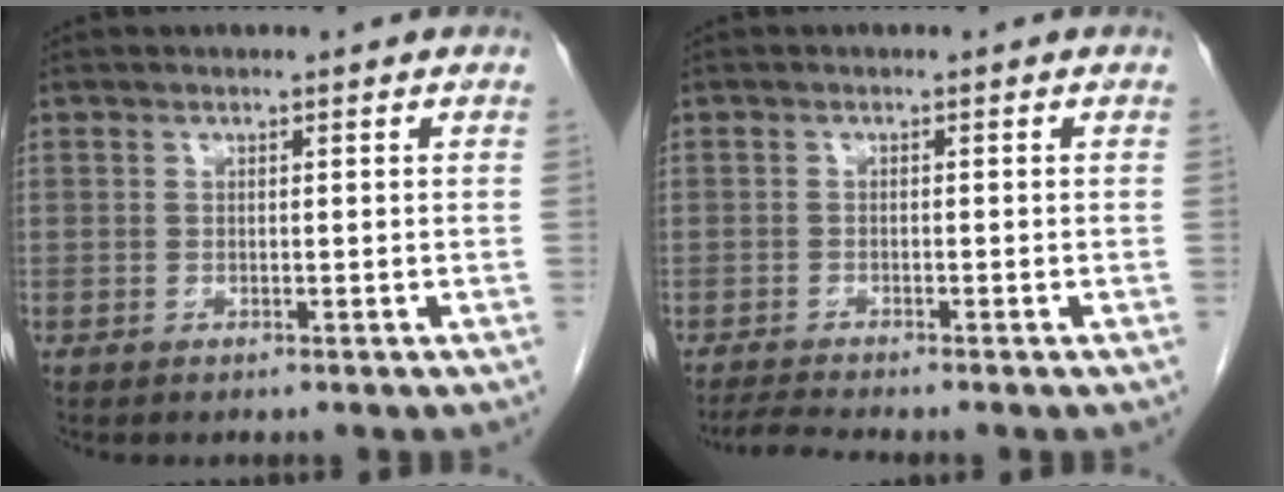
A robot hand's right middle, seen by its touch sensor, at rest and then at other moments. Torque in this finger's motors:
{"motor_torque": [0.03, -0.02, -0.01, 0.00]}